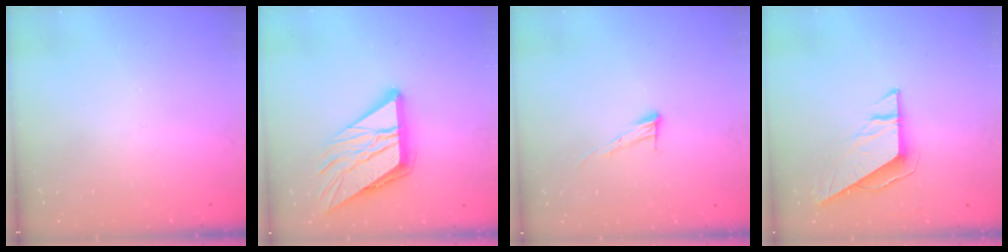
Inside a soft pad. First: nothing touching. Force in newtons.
{"total": 18.8, "press": 18.6, "slide": 2.2}
{"total": 6.7, "press": 6.7, "slide": 0.4}
{"total": 8.1, "press": 8.1, "slide": 0.4}